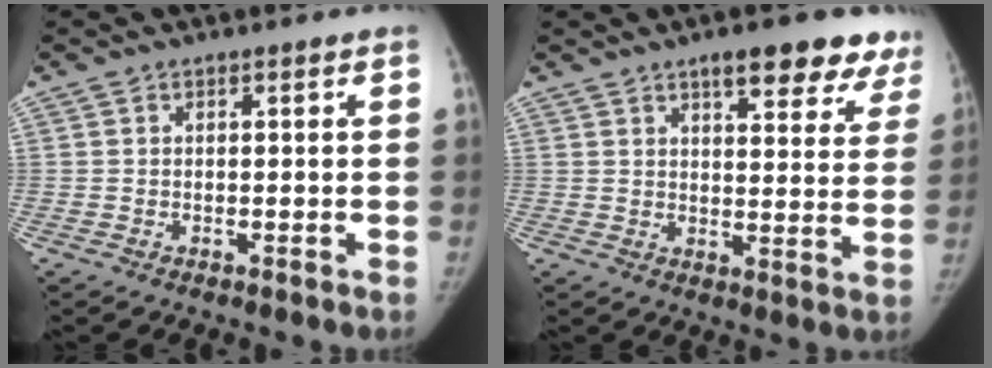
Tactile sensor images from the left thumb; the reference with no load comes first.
{"total": 14.3, "force": [9.9, 5.0, 9.0], "torque": [-0.063, -0.040, 0.117]}